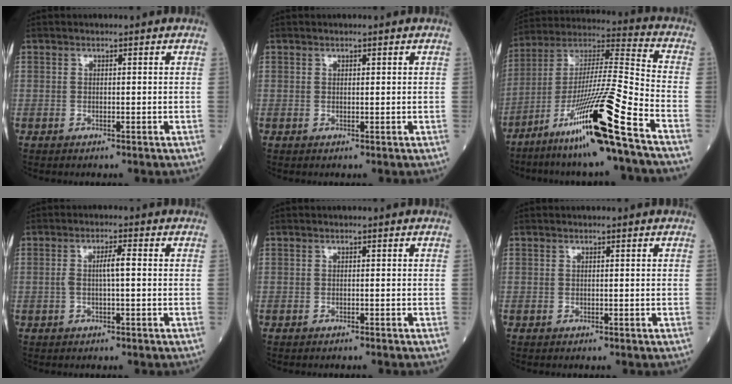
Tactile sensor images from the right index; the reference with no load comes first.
{"total": 0.0}
{"total": 19.6, "force": [-11.3, -1.5, 16.0], "torque": [-0.318, -0.032, -0.210]}
{"total": 3.1, "force": [0.0, 0.3, 3.1], "torque": [-0.060, 0.006, -0.001]}
{"total": 1.0, "force": [-0.9, -0.1, 0.3], "torque": [-0.005, 0.001, -0.014]}
{"total": 0.0}